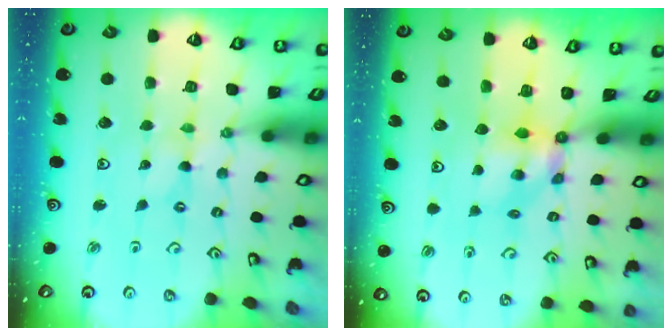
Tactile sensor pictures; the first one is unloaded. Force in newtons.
{"total": 5.2, "press": 5.2, "slide": 0.3}